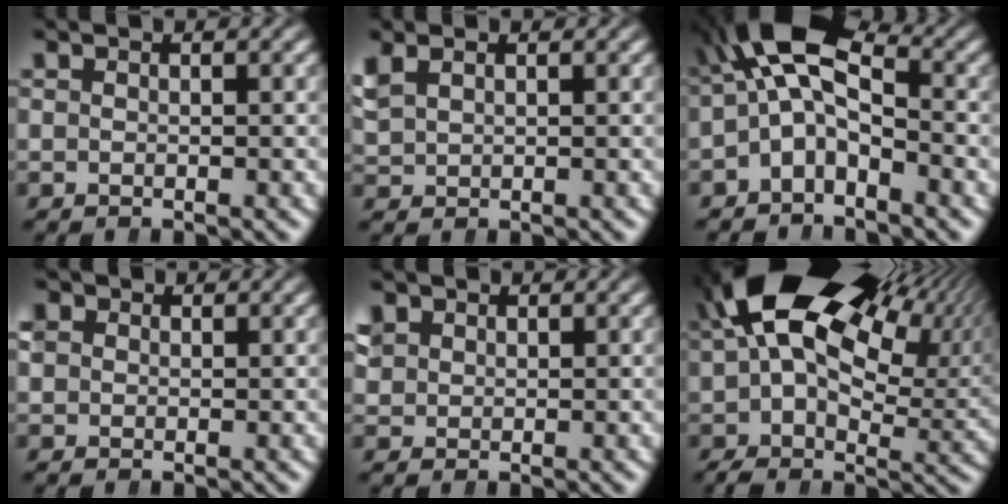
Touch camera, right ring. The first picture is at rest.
{"total": 2.2, "force": [1.0, 1.7, 1.0], "torque": [-0.026, 0.005, 0.025]}
{"total": 11.0, "force": [1.4, 7.7, 7.7], "torque": [-0.127, 0.014, -0.001]}
{"total": 3.4, "force": [0.8, 2.9, 1.4], "torque": [-0.036, 0.001, 0.015]}
{"total": 2.8, "force": [1.2, 2.3, 1.0], "torque": [-0.025, 0.002, 0.027]}
{"total": 23.0, "force": [5.7, 14.4, 17.0], "torque": [-0.258, 0.021, 0.072]}